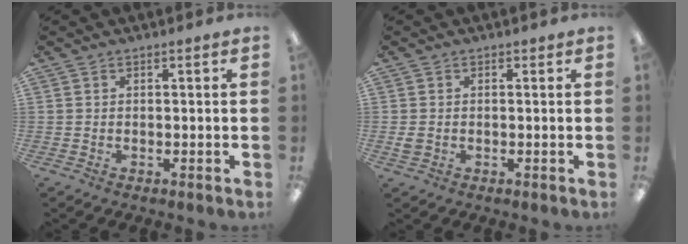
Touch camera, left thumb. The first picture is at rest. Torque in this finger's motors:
{"motor_torque": [-0.20, -0.17, -0.21, 0.08, 0.03]}